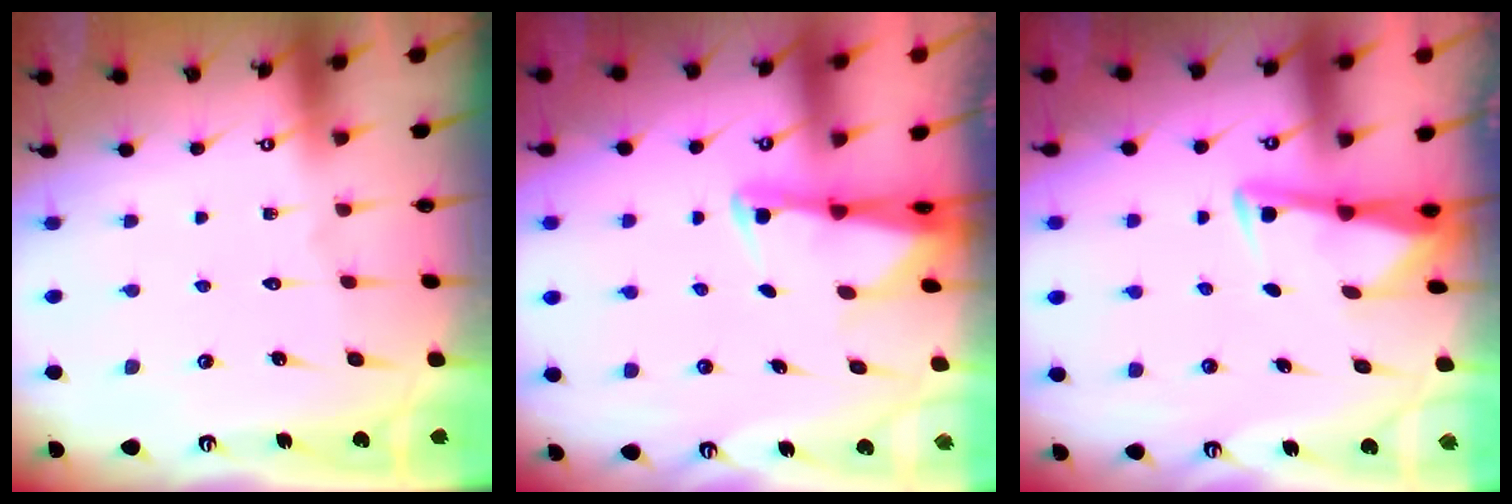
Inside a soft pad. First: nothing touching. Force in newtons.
{"total": 2.5, "press": 2.4, "slide": 0.5}
{"total": 3.1, "press": 3.1, "slide": 0.3}